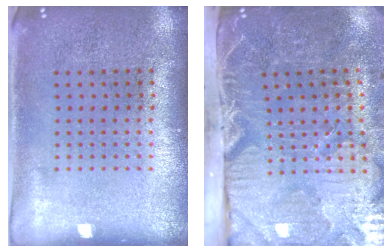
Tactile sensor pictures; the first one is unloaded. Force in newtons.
{"total": 5.1, "press": 4.3, "slide": 2.7}